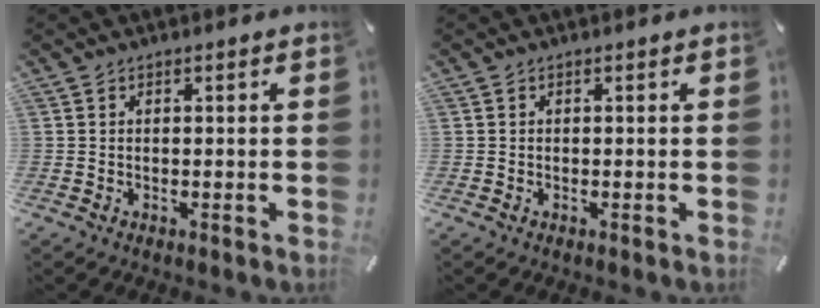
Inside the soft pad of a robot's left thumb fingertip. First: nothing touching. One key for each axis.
{"total": 0.0}